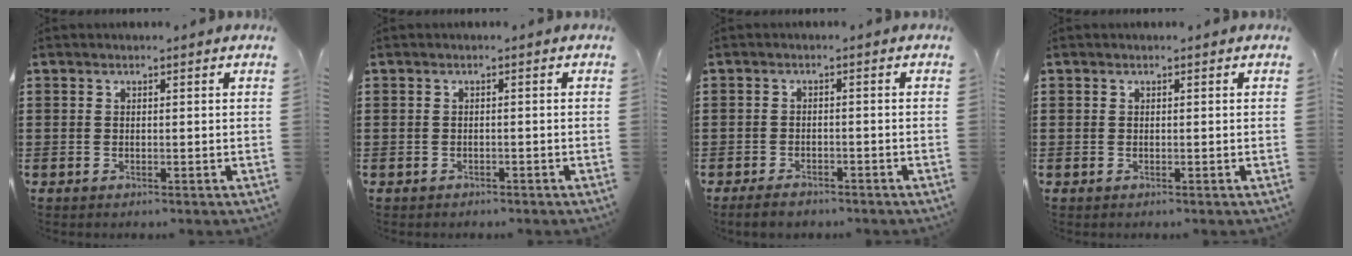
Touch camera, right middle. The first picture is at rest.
{"total": 0.7, "force": [-0.6, 0.2, 0.0], "torque": [-0.001, 0.002, -0.015]}
{"total": 2.2, "force": [-1.9, 0.7, 1.0], "torque": [-0.025, 0.000, -0.039]}
{"total": 0.0}